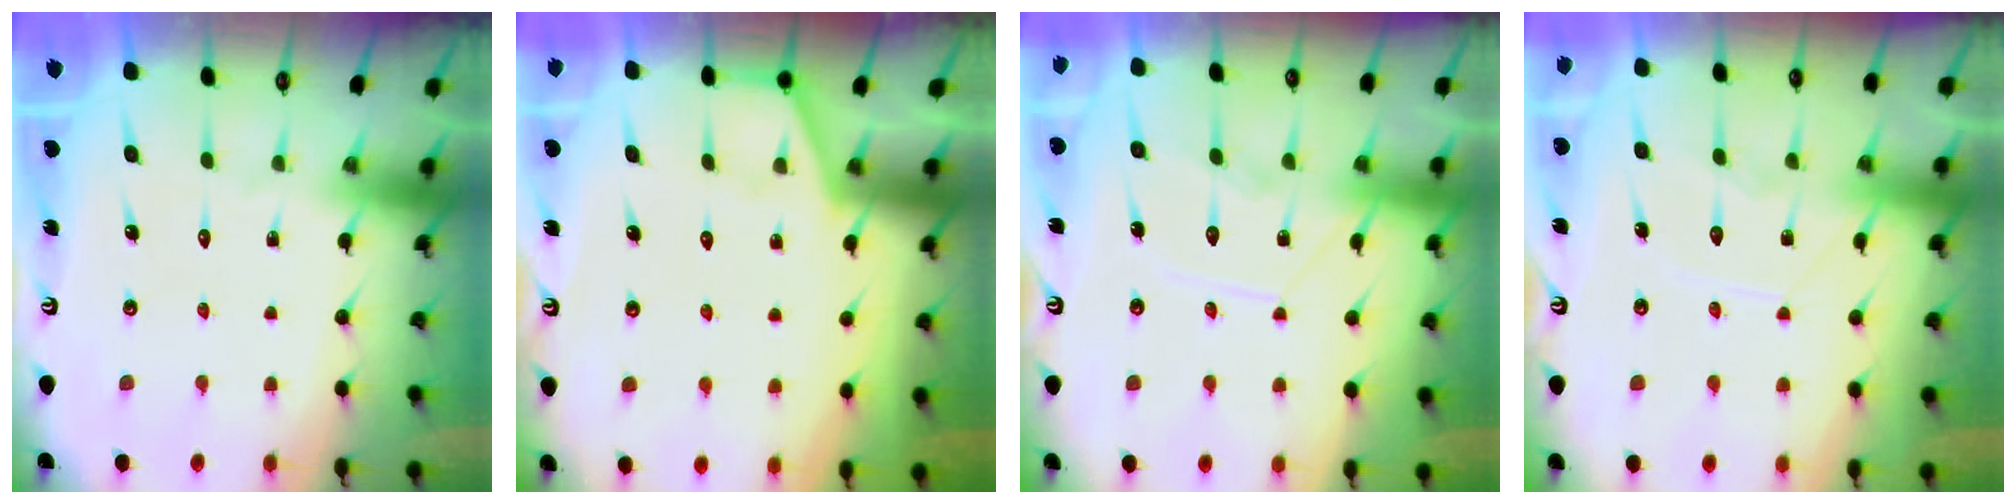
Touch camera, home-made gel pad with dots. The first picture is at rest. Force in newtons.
{"total": 2.6, "press": 2.6, "slide": 0.3}
{"total": 9.8, "press": 9.8, "slide": 0.4}
{"total": 9.0, "press": 9.0, "slide": 0.8}